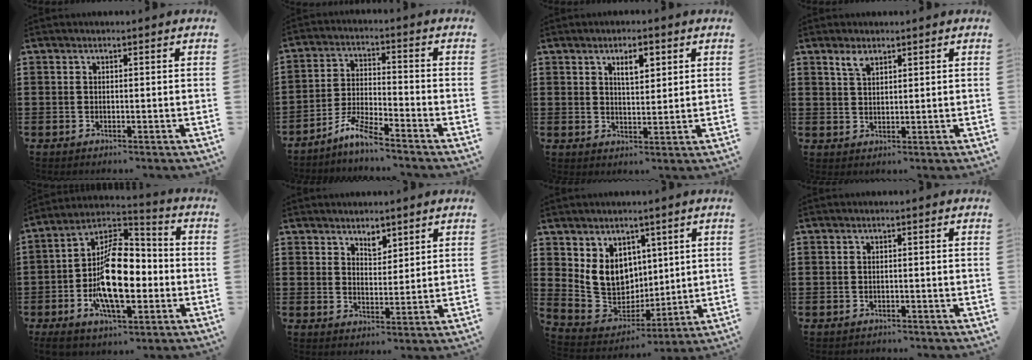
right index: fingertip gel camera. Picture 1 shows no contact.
{"total": 5.7, "force": [-5.1, 0.0, 2.5], "torque": [-0.065, -0.011, -0.103]}
{"total": 3.8, "force": [1.8, 1.4, 3.0], "torque": [-0.049, 0.000, 0.028]}
{"total": 2.5, "force": [1.8, 1.1, 1.4], "torque": [-0.032, 0.004, 0.033]}
{"total": 15.8, "force": [-3.8, 8.1, 13.0], "torque": [-0.255, 0.000, -0.071]}
{"total": 3.0, "force": [2.5, 1.5, 0.8], "torque": [-0.014, 0.003, 0.045]}
{"total": 9.8, "force": [2.4, 8.4, 4.3], "torque": [-0.115, -0.007, 0.051]}
{"total": 0.8, "force": [-0.7, 0.3, 0.0], "torque": [-0.003, 0.002, -0.017]}